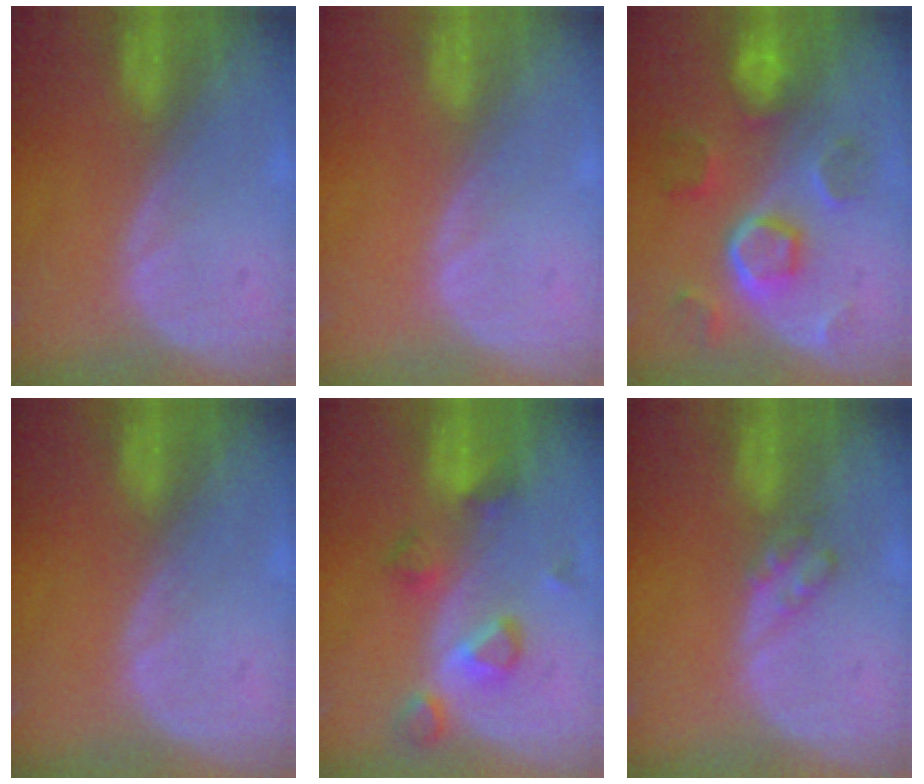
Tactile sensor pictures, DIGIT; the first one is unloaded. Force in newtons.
{"total": 0.0}
{"total": 8.6, "press": 7.7, "slide": 3.9}
{"total": 0.0}
{"total": 5.5, "press": 5.5, "slide": 0.7}
{"total": 2.3, "press": 2.2, "slide": 0.3}